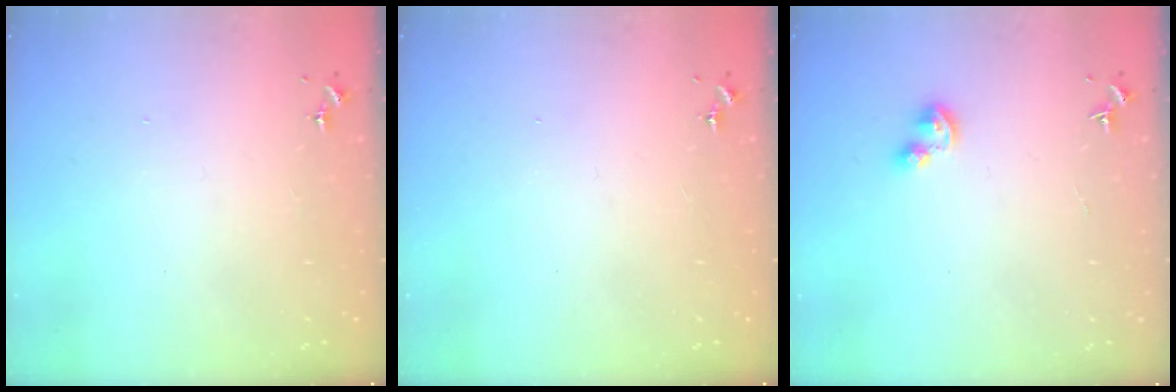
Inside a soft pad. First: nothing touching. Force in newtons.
{"total": 0.0}
{"total": 4.3, "press": 4.3, "slide": 0.5}